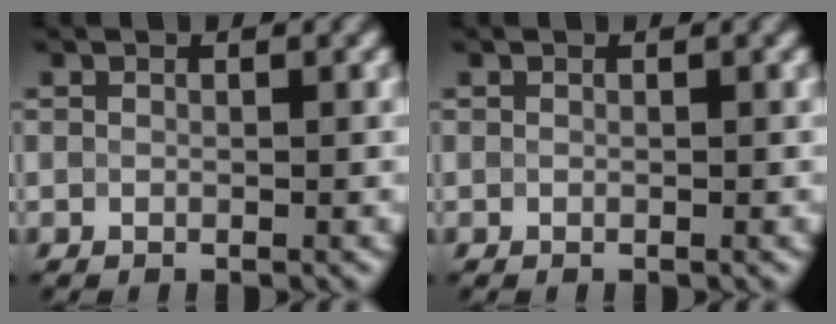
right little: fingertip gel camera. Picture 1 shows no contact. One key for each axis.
{"total": 0.0}